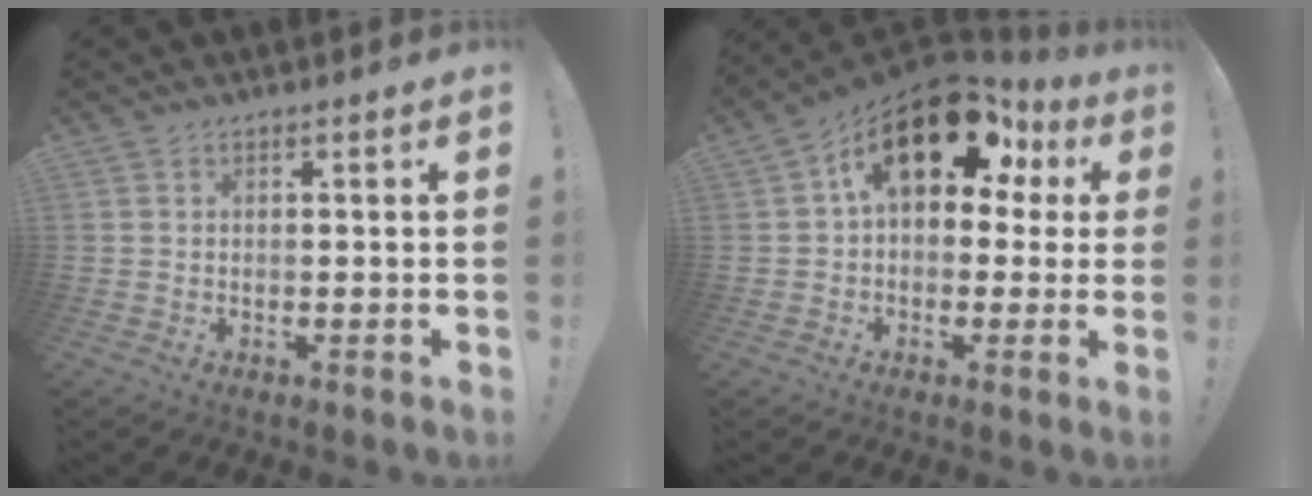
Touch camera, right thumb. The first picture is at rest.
{"total": 18.7, "force": [8.2, 10.3, 13.3], "torque": [-0.189, -0.031, 0.144]}